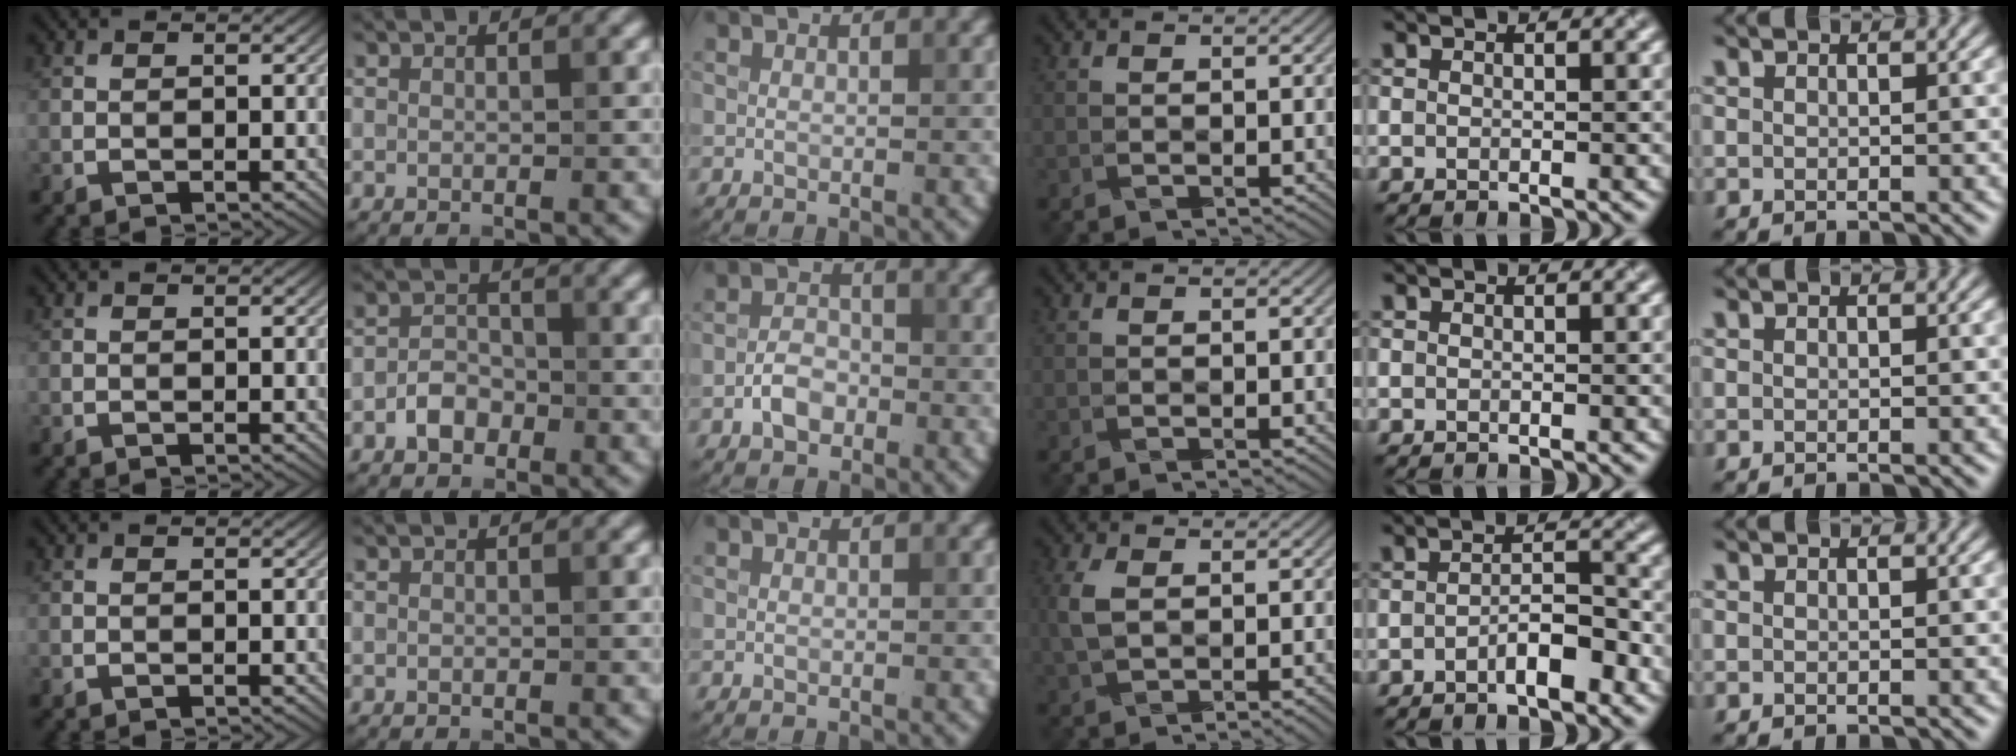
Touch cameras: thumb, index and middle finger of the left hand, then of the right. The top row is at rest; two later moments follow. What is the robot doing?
{"motion": "fold", "object": "apron"}